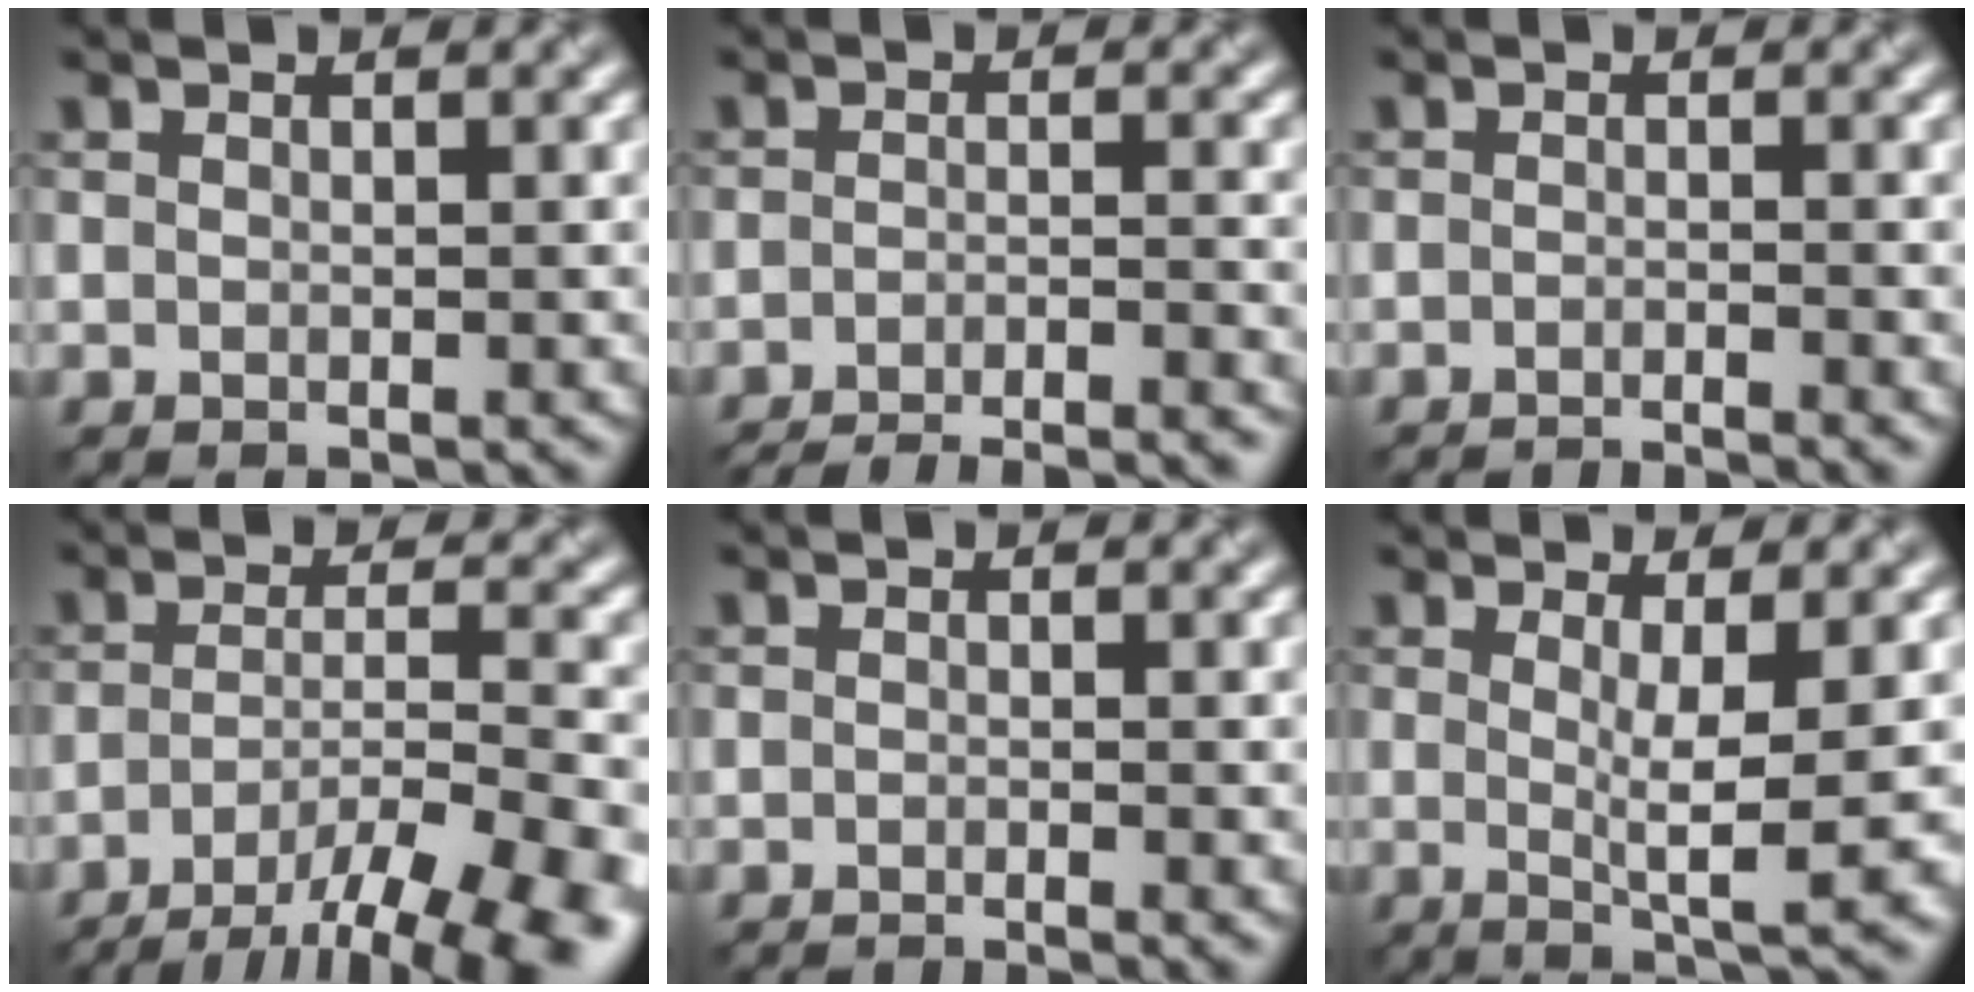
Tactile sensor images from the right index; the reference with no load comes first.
{"total": 10.2, "force": [-9.4, 2.0, 3.3], "torque": [-0.029, -0.009, -0.125]}
{"total": 3.1, "force": [-2.7, 0.4, 1.6], "torque": [-0.019, -0.002, -0.046]}
{"total": 13.7, "force": [-9.5, 3.9, 9.0], "torque": [-0.143, -0.024, -0.121]}
{"total": 1.9, "force": [-1.4, 0.3, 1.2], "torque": [-0.008, -0.005, -0.026]}
{"total": 4.7, "force": [0.3, 0.8, 4.6], "torque": [-0.069, -0.011, 0.007]}